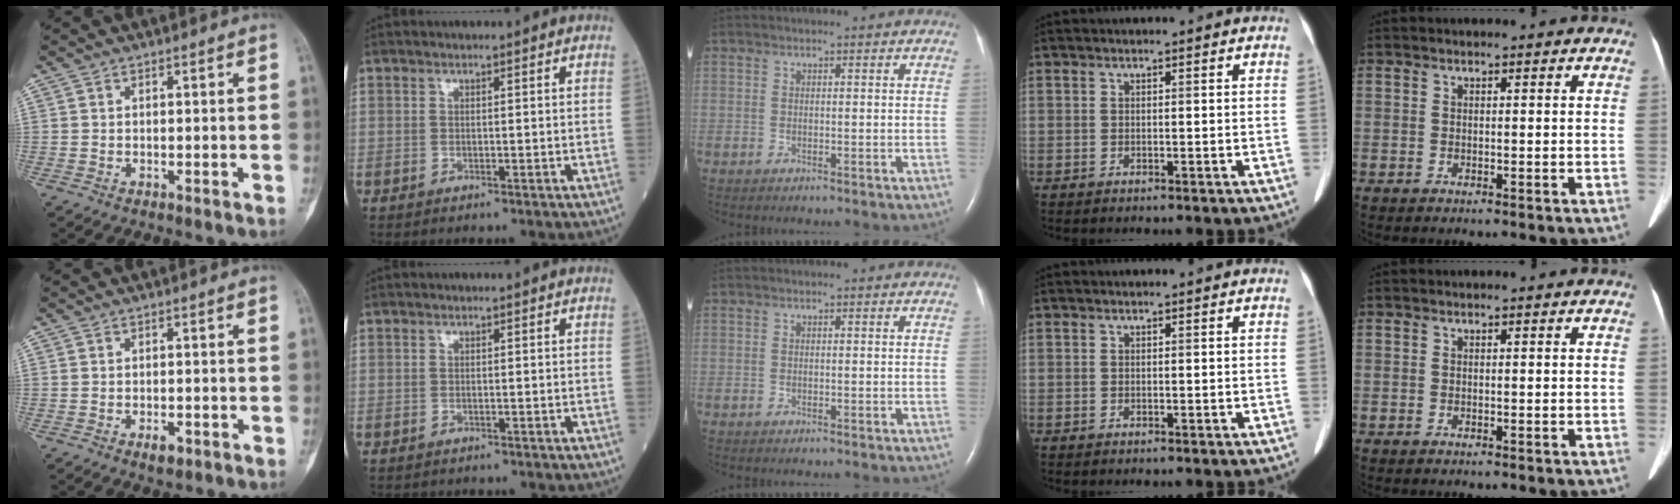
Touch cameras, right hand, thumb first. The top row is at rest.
{"thumb": {"total": 1.1, "force": [-0.7, 0.5, 0.6], "torque": [-0.009, 0.002, -0.012]}, "index": {"total": 0.7, "force": [-0.6, 0.4, 0.0], "torque": [-0.004, 0.003, -0.011]}}